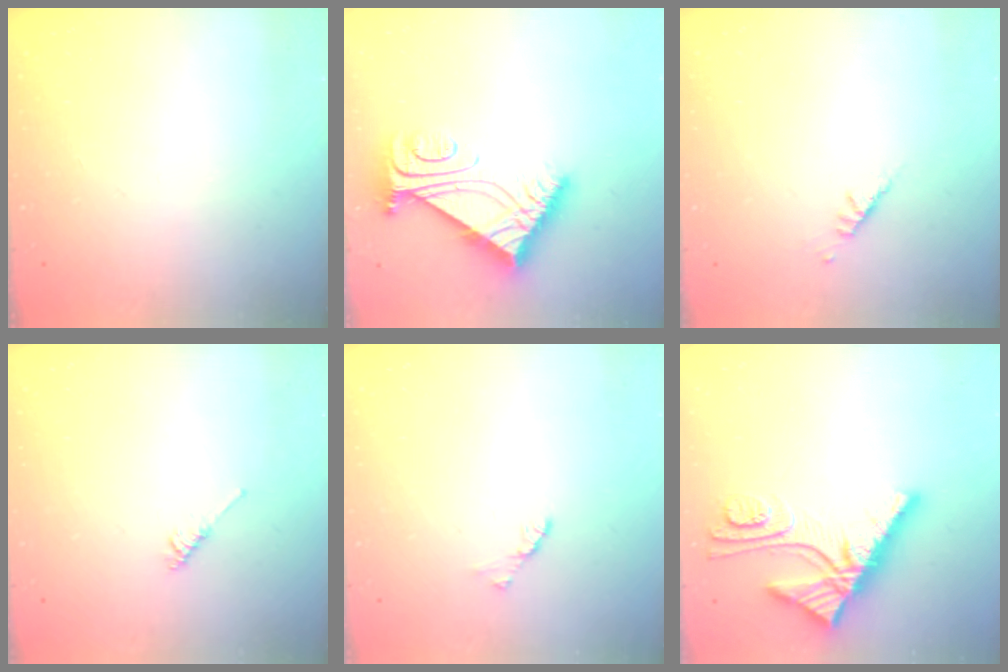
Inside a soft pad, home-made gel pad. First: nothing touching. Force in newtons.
{"total": 9.3, "press": 9.3, "slide": 1.0}
{"total": 2.5, "press": 2.4, "slide": 0.7}
{"total": 3.3, "press": 3.2, "slide": 0.6}
{"total": 1.7, "press": 1.6, "slide": 0.4}
{"total": 11.9, "press": 11.9, "slide": 1.0}